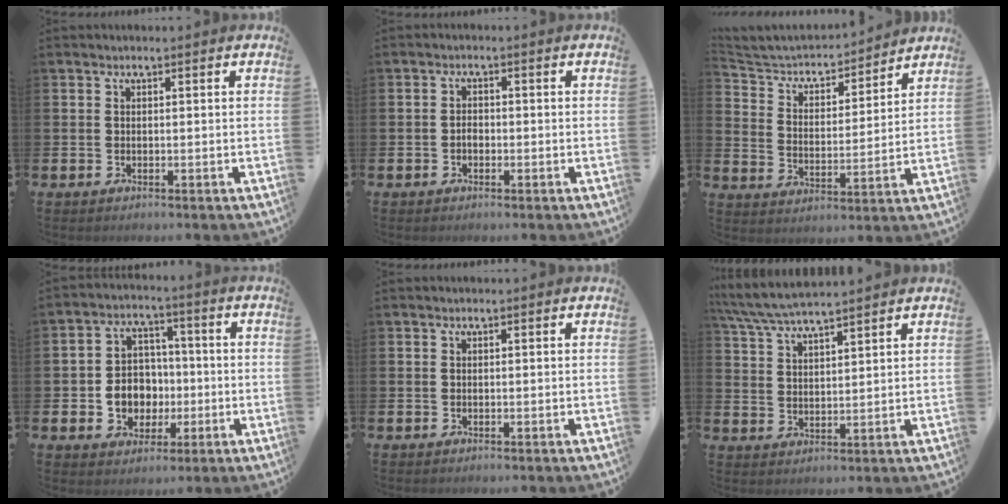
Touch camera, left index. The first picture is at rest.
{"total": 1.4, "force": [-0.5, 1.0, 0.9], "torque": [-0.013, 0.002, -0.012]}
{"total": 5.1, "force": [4.7, 1.8, 0.7], "torque": [-0.049, -0.040, 0.075]}
{"total": 6.3, "force": [-0.9, 5.8, 2.4], "torque": [-0.041, 0.010, -0.023]}
{"total": 0.0}
{"total": 5.8, "force": [5.5, 0.4, 1.7], "torque": [-0.057, -0.024, 0.101]}